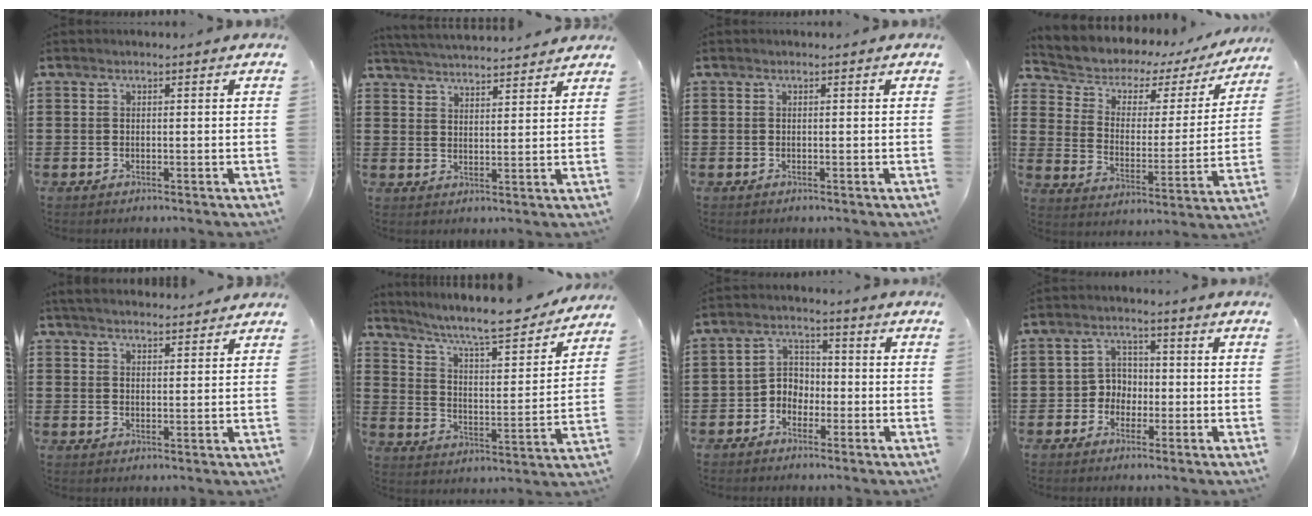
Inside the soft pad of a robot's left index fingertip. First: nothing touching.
{"total": 3.7, "force": [3.7, -0.3, 0.2], "torque": [-0.018, -0.021, 0.063]}
{"total": 0.0}
{"total": 4.2, "force": [3.1, 2.5, 1.2], "torque": [-0.047, -0.025, 0.045]}
{"total": 3.3, "force": [3.2, 0.2, 0.5], "torque": [-0.018, -0.004, 0.061]}
{"total": 8.6, "force": [7.7, 0.3, 3.8], "torque": [-0.096, -0.054, 0.125]}
{"total": 3.9, "force": [-2.4, 2.8, 1.2], "torque": [-0.032, 0.011, -0.054]}
{"total": 3.8, "force": [-1.4, 3.3, 1.2], "torque": [-0.036, 0.010, -0.033]}